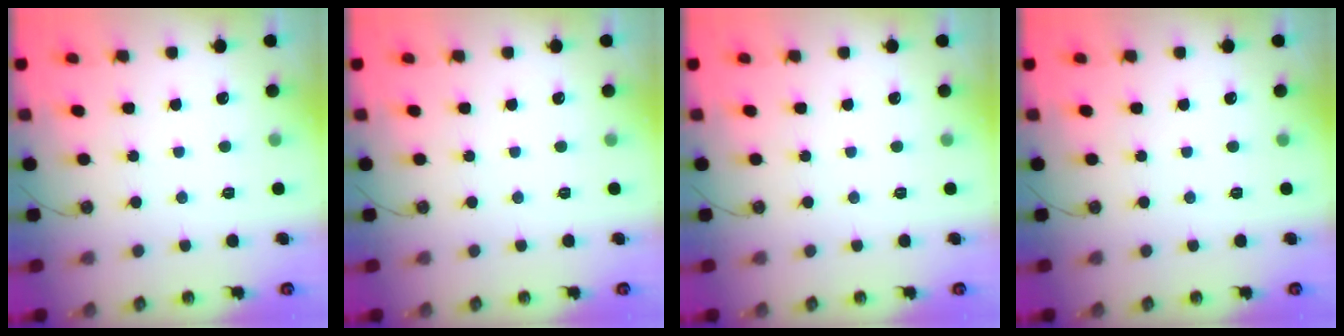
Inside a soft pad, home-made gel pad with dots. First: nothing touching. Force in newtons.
{"total": 0.0}
{"total": 0.0}
{"total": 0.0}